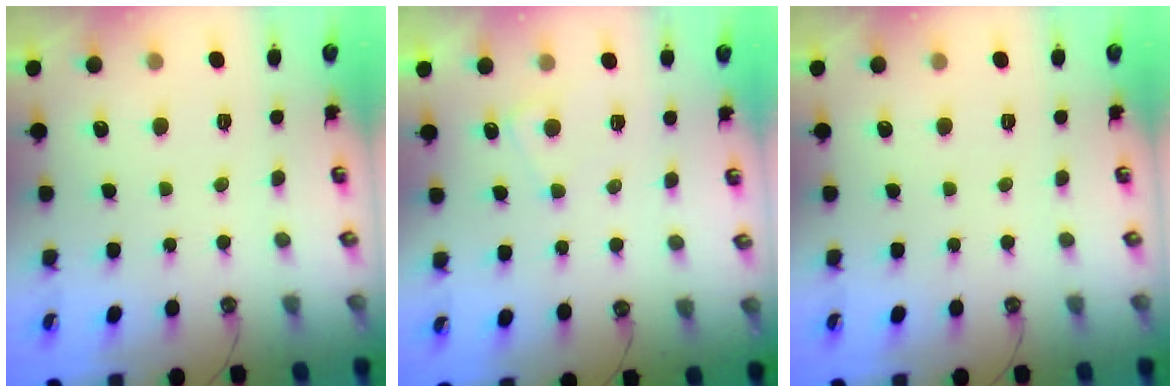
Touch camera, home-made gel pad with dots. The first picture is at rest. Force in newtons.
{"total": 4.4, "press": 4.4, "slide": 0.3}
{"total": 0.0}